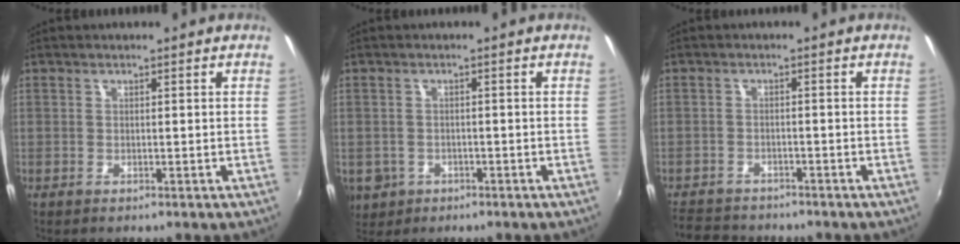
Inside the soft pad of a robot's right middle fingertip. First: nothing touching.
{"total": 7.0, "force": [-2.4, 6.0, 2.7], "torque": [-0.077, -0.009, -0.028]}
{"total": 7.1, "force": [-6.4, 2.6, 1.6], "torque": [-0.057, -0.006, -0.105]}